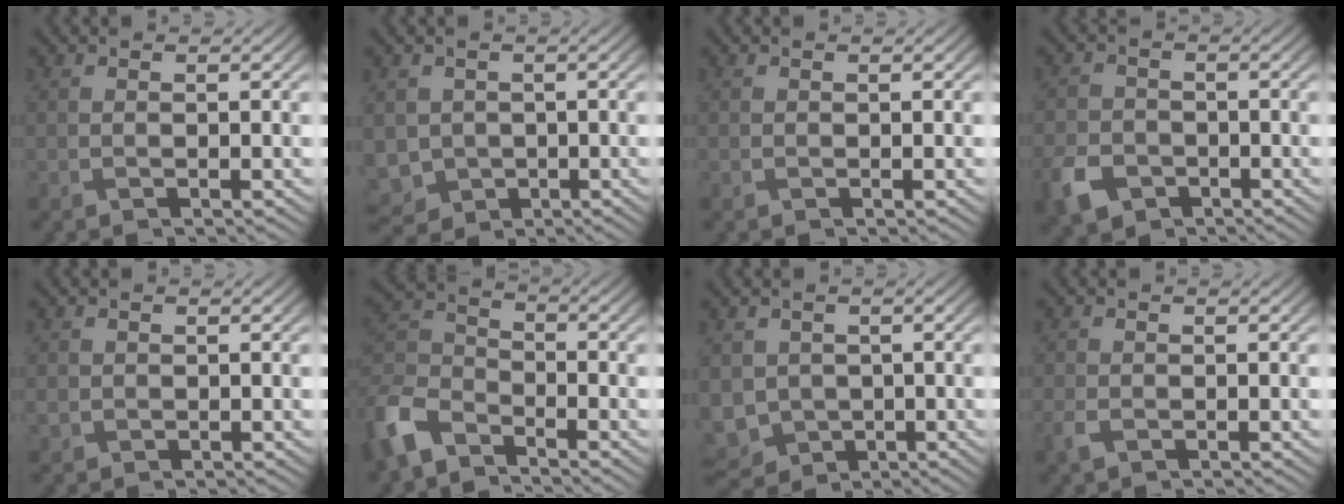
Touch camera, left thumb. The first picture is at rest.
{"total": 4.7, "force": [-0.7, 4.3, 1.7], "torque": [-0.061, -0.022, -0.019]}
{"total": 0.0}
{"total": 5.1, "force": [-2.8, 3.7, 2.2], "torque": [-0.063, -0.009, -0.062]}
{"total": 1.0, "force": [0.0, 1.0, 0.0], "torque": [-0.001, -0.005, -0.002]}
{"total": 8.2, "force": [-6.1, 4.1, 3.8], "torque": [-0.103, -0.014, -0.142]}
{"total": 6.1, "force": [-0.8, 5.2, 3.1], "torque": [-0.098, -0.020, -0.020]}
{"total": 1.4, "force": [-0.7, 0.9, 0.8], "torque": [-0.024, -0.004, -0.014]}